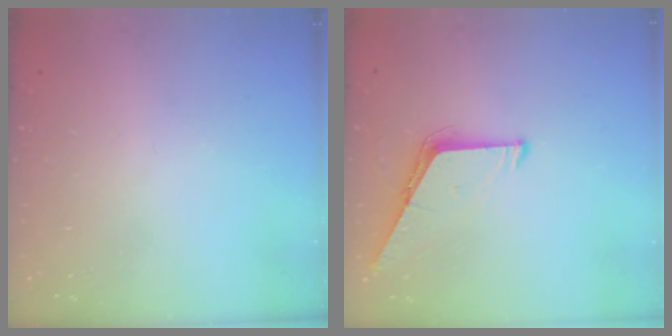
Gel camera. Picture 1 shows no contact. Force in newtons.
{"total": 6.5, "press": 6.4, "slide": 0.5}